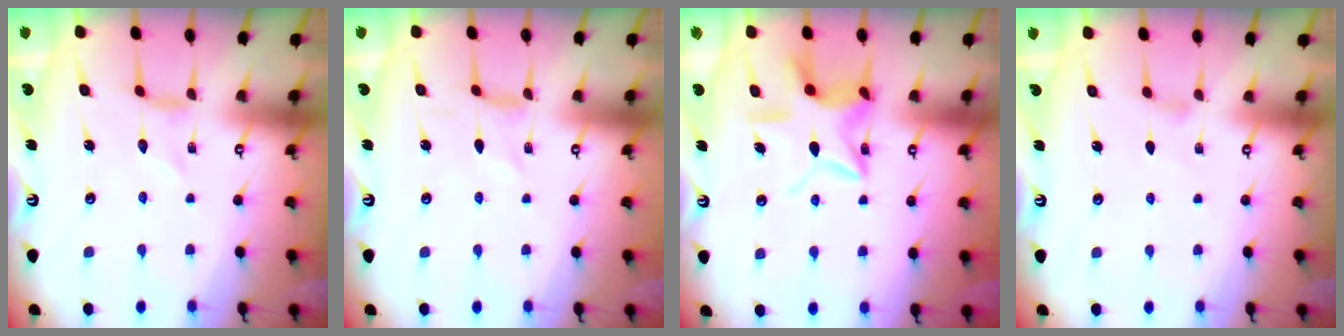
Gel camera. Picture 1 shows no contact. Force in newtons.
{"total": 0.0}
{"total": 12.1, "press": 12.0, "slide": 1.0}
{"total": 1.8, "press": 1.7, "slide": 0.4}